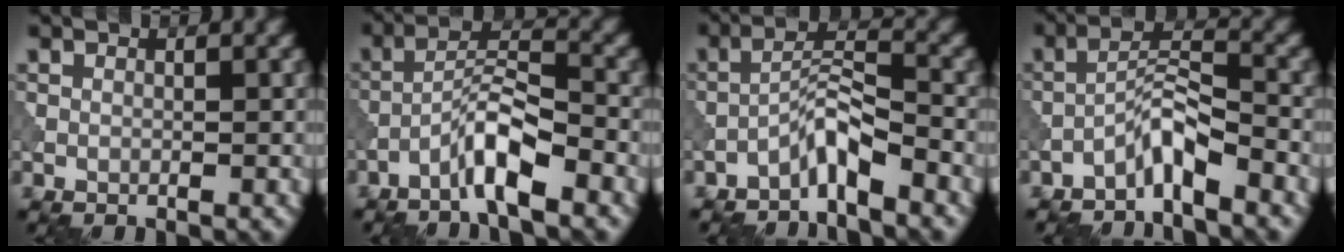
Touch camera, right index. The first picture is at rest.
{"total": 4.7, "force": [-3.0, 0.7, 3.5], "torque": [-0.062, 0.017, -0.064]}
{"total": 3.5, "force": [-2.7, 0.5, 2.2], "torque": [-0.042, 0.017, -0.057]}
{"total": 3.6, "force": [-2.7, 0.5, 2.3], "torque": [-0.042, 0.017, -0.058]}